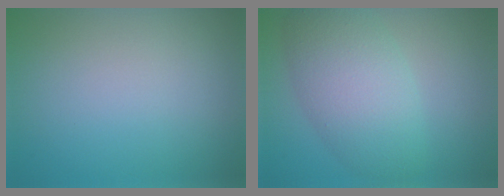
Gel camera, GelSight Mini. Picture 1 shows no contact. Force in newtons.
{"total": 6.6, "press": 6.6, "slide": 0.2}